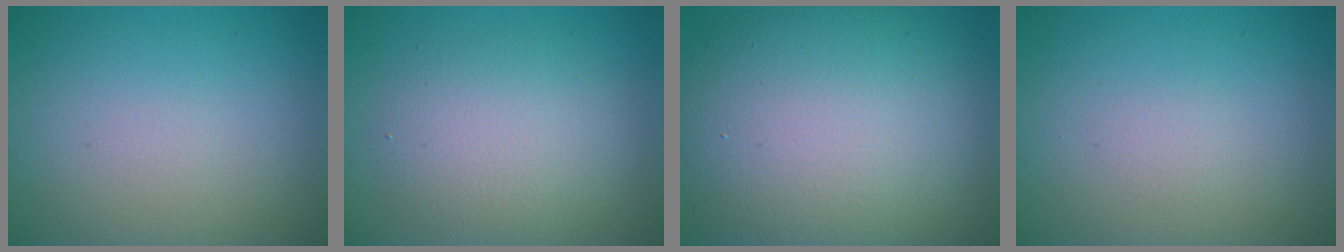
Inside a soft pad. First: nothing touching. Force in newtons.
{"total": 4.6, "press": 4.6, "slide": 0.2}
{"total": 14.9, "press": 14.8, "slide": 0.7}
{"total": 0.5, "press": 0.5, "slide": 0.1}